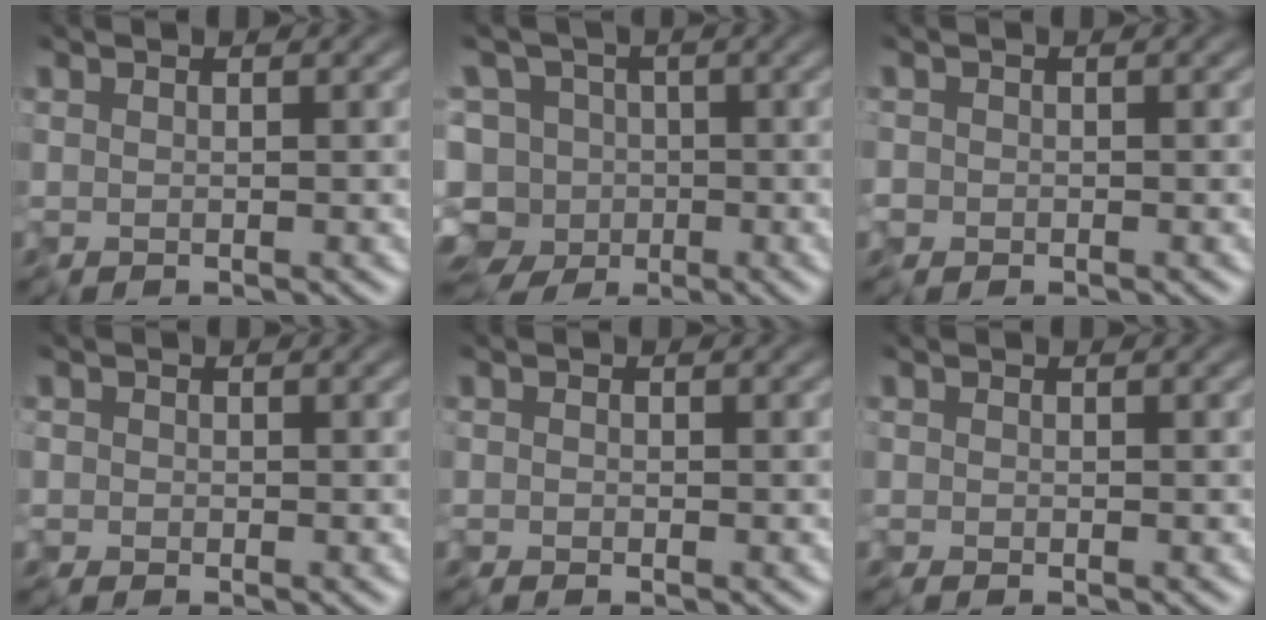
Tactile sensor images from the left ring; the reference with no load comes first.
{"total": 9.5, "force": [-4.5, 7.5, 3.7], "torque": [-0.046, 0.009, -0.099]}
{"total": 0.8, "force": [-0.4, 0.7, -0.1], "torque": [-0.001, -0.003, -0.009]}
{"total": 1.0, "force": [-0.6, 0.8, -0.1], "torque": [0.005, -0.006, -0.014]}
{"total": 0.9, "force": [-0.7, 0.4, -0.1], "torque": [0.006, -0.004, -0.017]}
{"total": 0.6, "force": [-0.5, 0.3, -0.2], "torque": [0.006, -0.002, -0.009]}